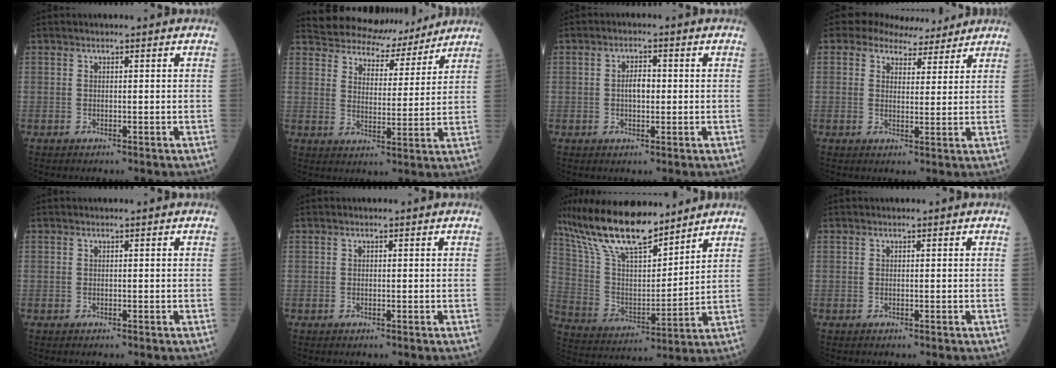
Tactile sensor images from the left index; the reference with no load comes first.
{"total": 12.3, "force": [11.3, 4.2, 2.1], "torque": [-0.021, 0.005, 0.149]}
{"total": 2.9, "force": [-0.6, 1.4, 2.5], "torque": [-0.043, 0.005, -0.016]}
{"total": 6.5, "force": [5.6, 3.2, 1.0], "torque": [-0.009, 0.008, 0.066]}
{"total": 0.0}
{"total": 0.6, "force": [-0.6, 0.1, 0.0], "torque": [0.002, -0.003, -0.016]}
{"total": 17.8, "force": [14.0, 4.6, 10.0], "torque": [-0.195, 0.018, 0.261]}
{"total": 0.0}